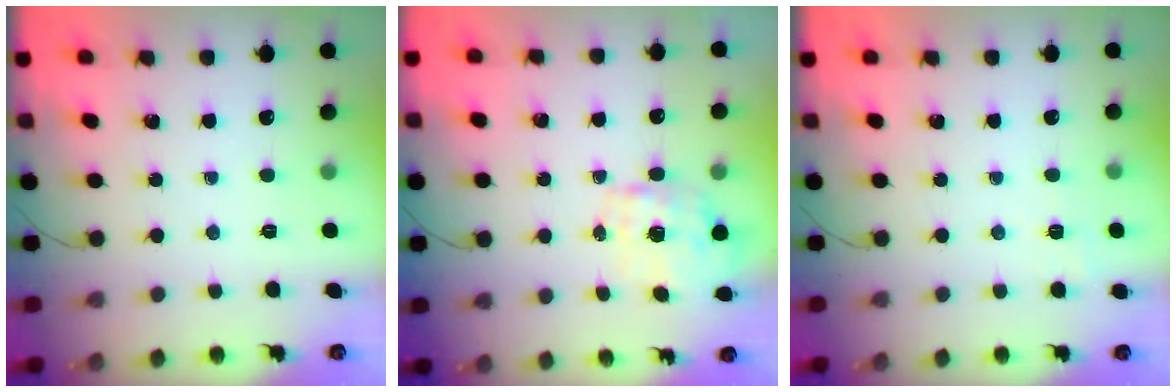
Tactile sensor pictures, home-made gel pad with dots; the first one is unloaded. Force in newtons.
{"total": 1.8, "press": 1.7, "slide": 0.6}
{"total": 1.9, "press": 0.9, "slide": 1.7}